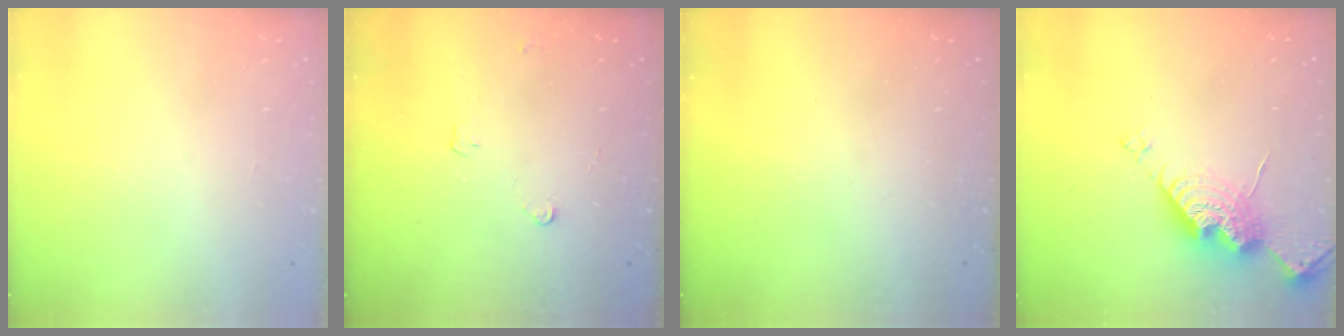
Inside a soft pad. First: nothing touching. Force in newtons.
{"total": 3.3, "press": 3.3, "slide": 0.5}
{"total": 0.0}
{"total": 13.5, "press": 13.5, "slide": 1.0}